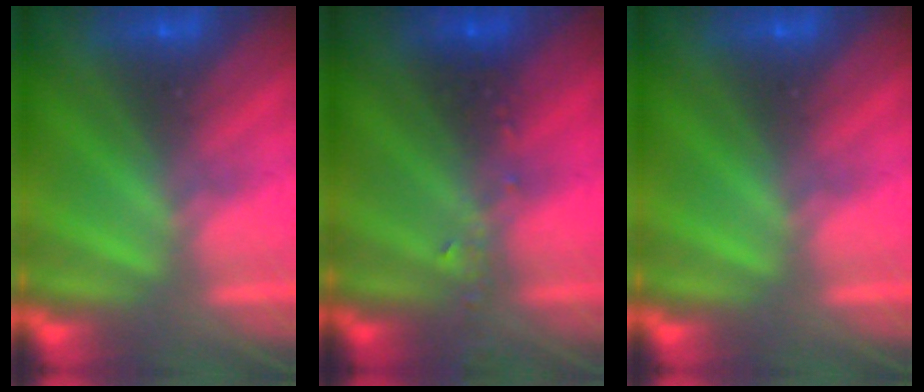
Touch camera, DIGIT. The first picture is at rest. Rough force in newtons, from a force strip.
{"total": 2.4}
{"total": 0.0}